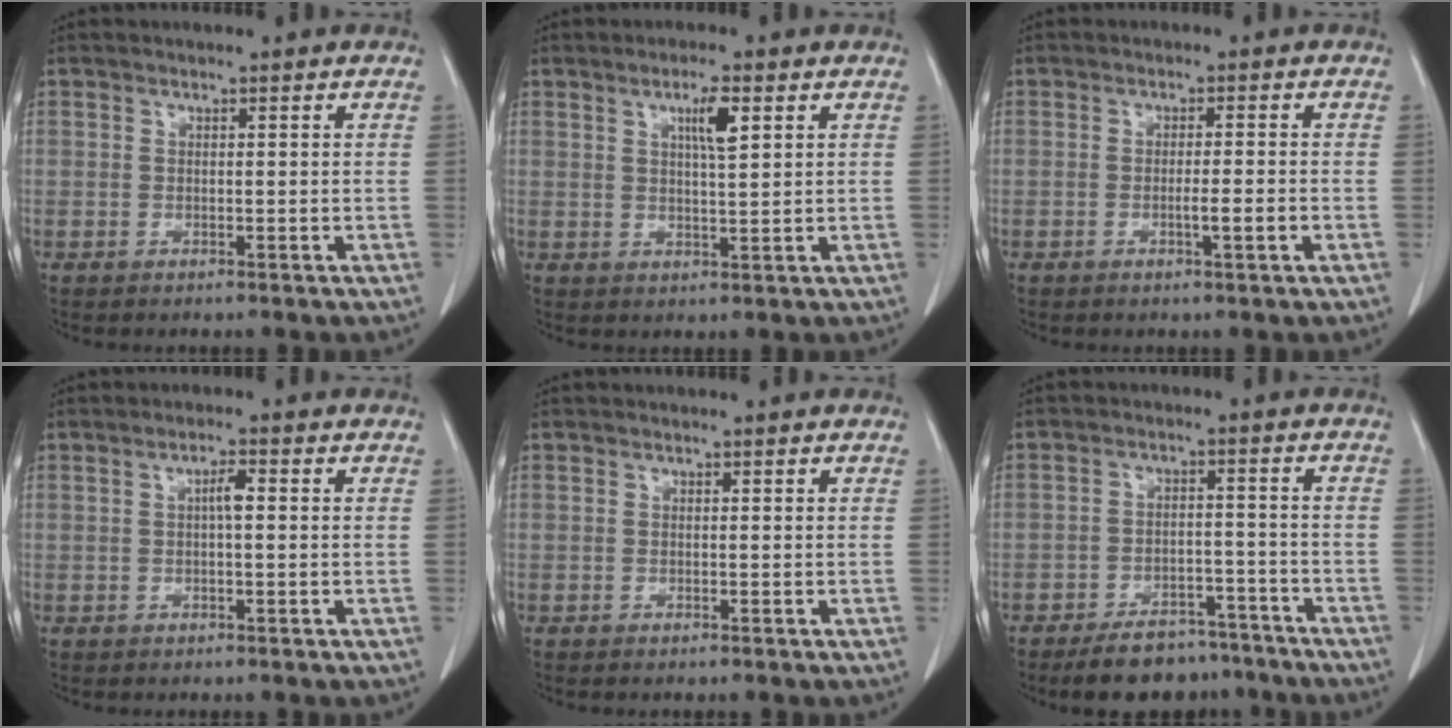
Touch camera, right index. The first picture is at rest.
{"total": 4.2, "force": [1.8, 0.4, 3.8], "torque": [-0.064, -0.001, 0.031]}
{"total": 2.7, "force": [-0.9, -0.1, 2.6], "torque": [-0.044, -0.003, -0.015]}
{"total": 2.2, "force": [0.2, 0.4, 2.2], "torque": [-0.038, 0.004, 0.003]}
{"total": 0.0}
{"total": 9.9, "force": [-8.4, 4.3, 3.0], "torque": [-0.030, 0.012, -0.126]}